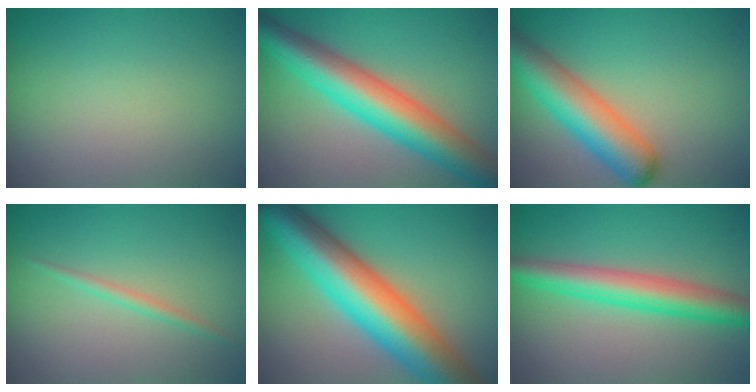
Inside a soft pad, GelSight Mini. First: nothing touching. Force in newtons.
{"total": 8.5, "press": 8.5, "slide": 0.2}
{"total": 6.5, "press": 6.5, "slide": 0.5}
{"total": 1.0, "press": 1.0, "slide": 0.0}
{"total": 11.5, "press": 11.5, "slide": 0.3}
{"total": 5.0, "press": 5.0, "slide": 0.1}